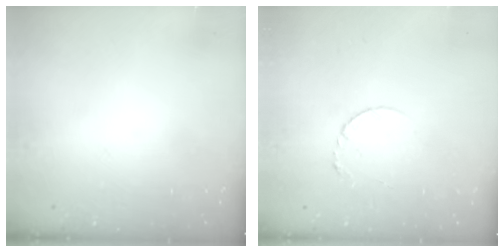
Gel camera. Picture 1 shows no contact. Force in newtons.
{"total": 3.8, "press": 3.8, "slide": 0.3}